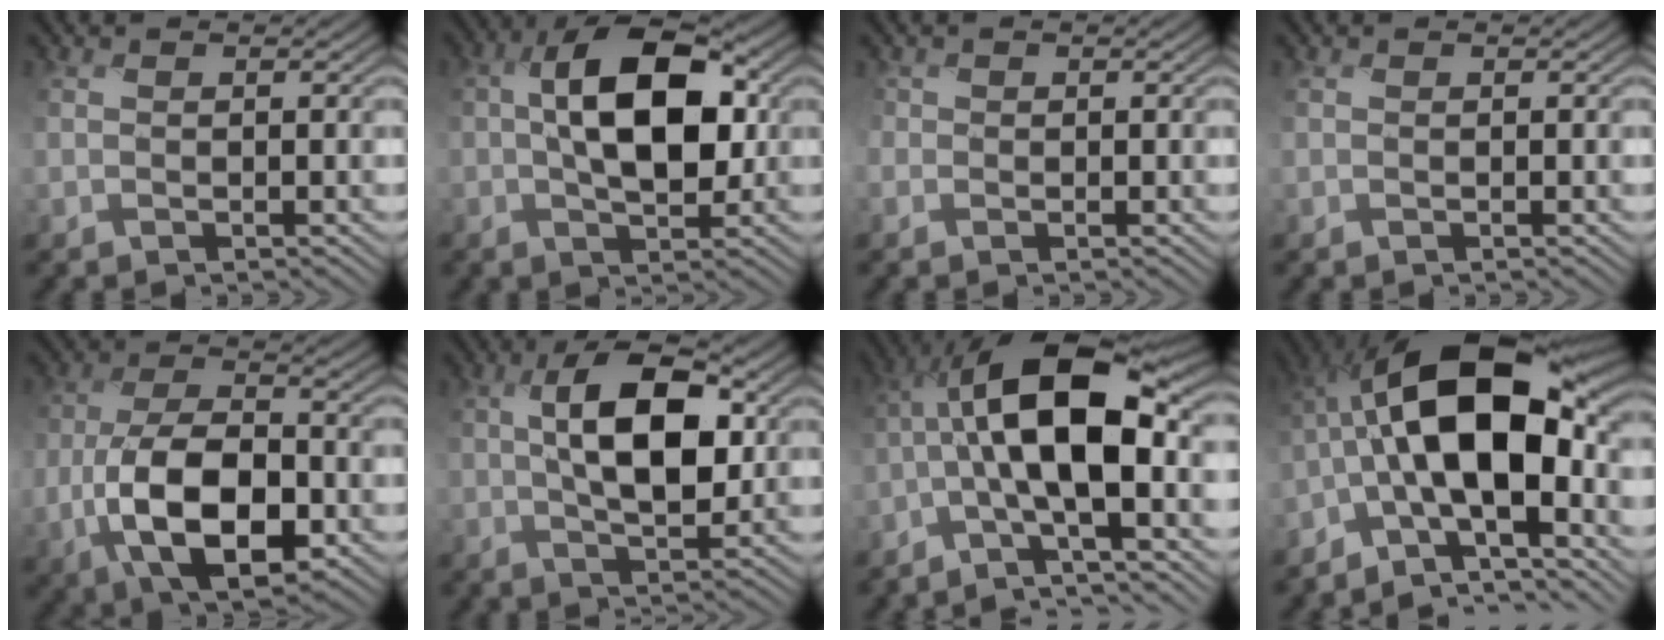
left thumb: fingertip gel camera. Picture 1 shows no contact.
{"total": 11.0, "force": [1.0, 5.6, 9.4], "torque": [-0.165, 0.010, 0.010]}
{"total": 1.2, "force": [-0.3, 1.2, 0.1], "torque": [-0.004, -0.004, -0.011]}
{"total": 0.0}
{"total": 12.8, "force": [-3.8, 7.3, 9.8], "torque": [-0.218, -0.023, -0.067]}
{"total": 10.0, "force": [1.4, 4.6, 8.8], "torque": [-0.163, 0.008, 0.020]}
{"total": 14.7, "force": [-1.3, 5.0, 13.8], "torque": [-0.253, 0.016, -0.034]}
{"total": 18.3, "force": [-2.2, 8.2, 16.2], "torque": [-0.261, 0.022, -0.050]}